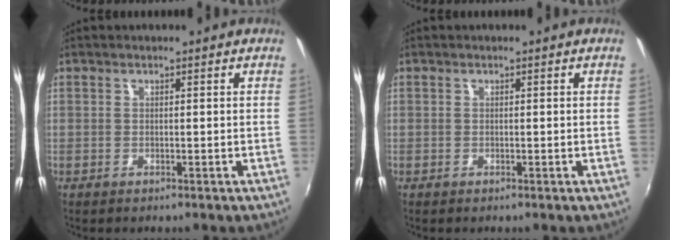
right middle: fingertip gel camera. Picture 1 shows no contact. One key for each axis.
{"total": 0.0}